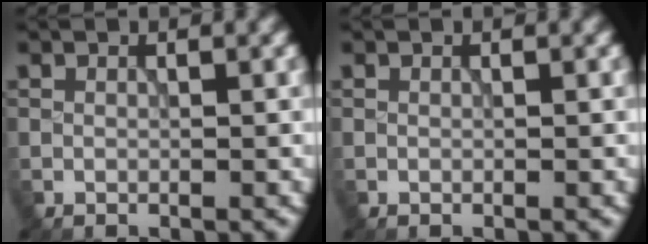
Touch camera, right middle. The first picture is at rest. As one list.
[{"total": 0.0}]